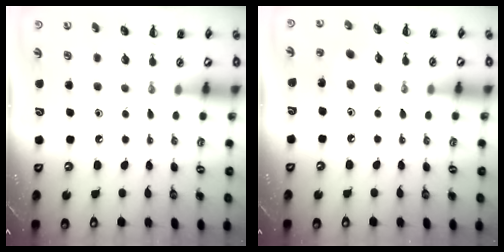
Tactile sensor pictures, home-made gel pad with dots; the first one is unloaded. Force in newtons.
{"total": 3.4, "press": 3.2, "slide": 1.0}